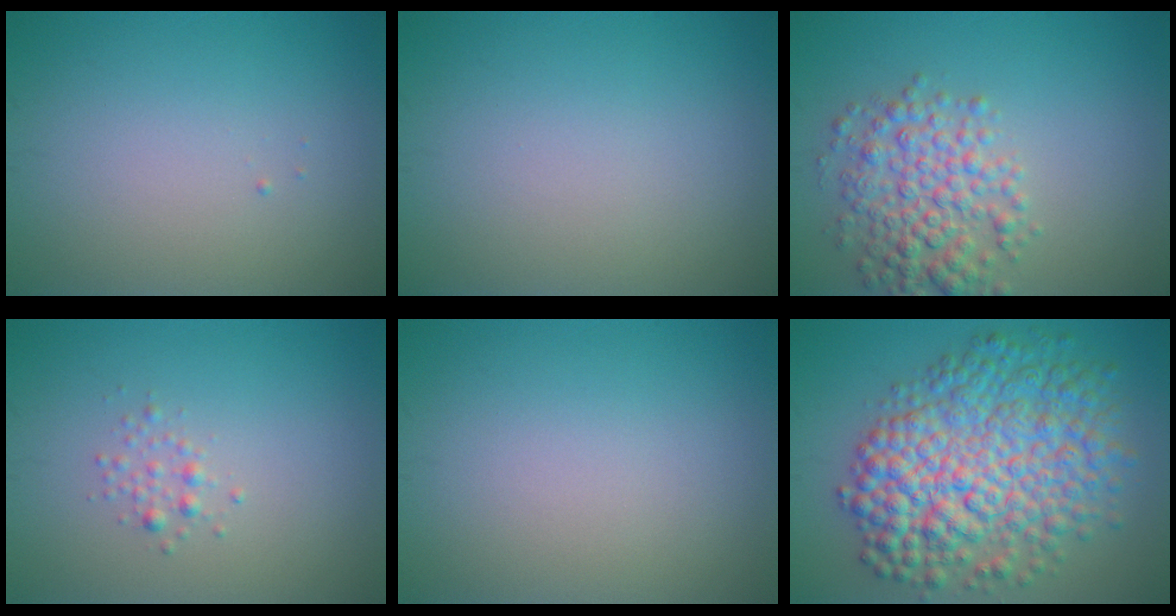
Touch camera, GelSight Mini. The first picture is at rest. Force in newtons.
{"total": 0.0}
{"total": 5.0, "press": 5.0, "slide": 0.1}
{"total": 1.1, "press": 1.1, "slide": 0.0}
{"total": 0.0}
{"total": 10.5, "press": 10.5, "slide": 0.1}